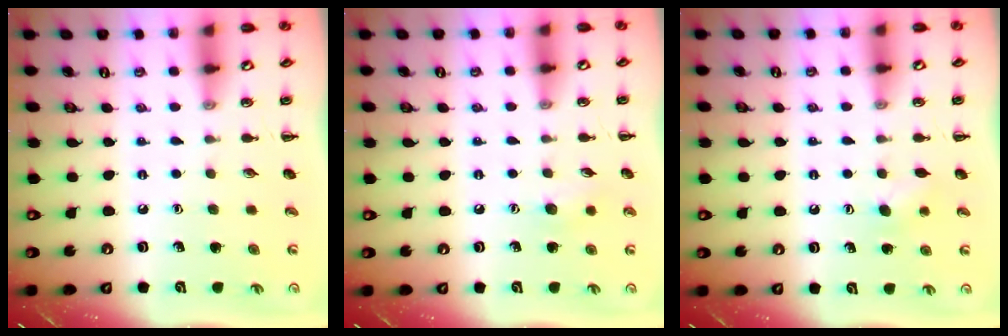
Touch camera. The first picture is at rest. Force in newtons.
{"total": 6.0, "press": 5.8, "slide": 1.5}
{"total": 5.7, "press": 5.6, "slide": 1.1}